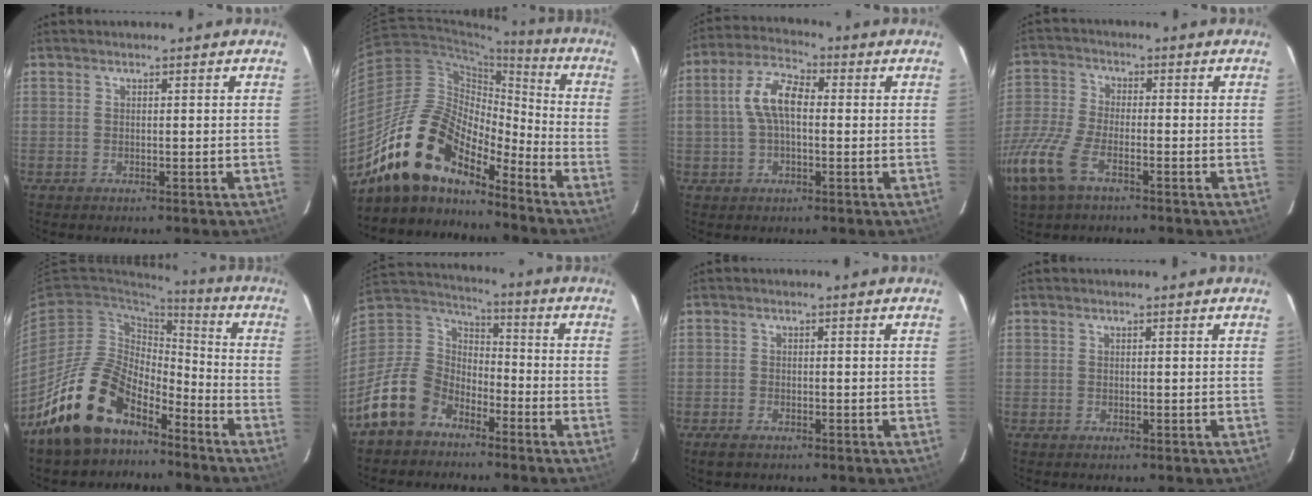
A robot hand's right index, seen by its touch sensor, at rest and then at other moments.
{"total": 17.4, "force": [-14.0, 6.5, 8.1], "torque": [-0.147, 0.004, -0.263]}
{"total": 8.2, "force": [0.3, 4.3, 7.0], "torque": [-0.142, 0.021, 0.004]}
{"total": 14.2, "force": [-8.0, 6.2, 9.9], "torque": [-0.240, -0.027, -0.170]}
{"total": 17.4, "force": [-12.4, 8.7, 8.4], "torque": [-0.160, 0.020, -0.209]}
{"total": 14.1, "force": [-9.3, 9.0, 5.5], "torque": [-0.146, 0.020, -0.168]}
{"total": 2.3, "force": [-1.8, 1.0, 1.1], "torque": [-0.030, -0.003, -0.034]}
{"total": 0.0}